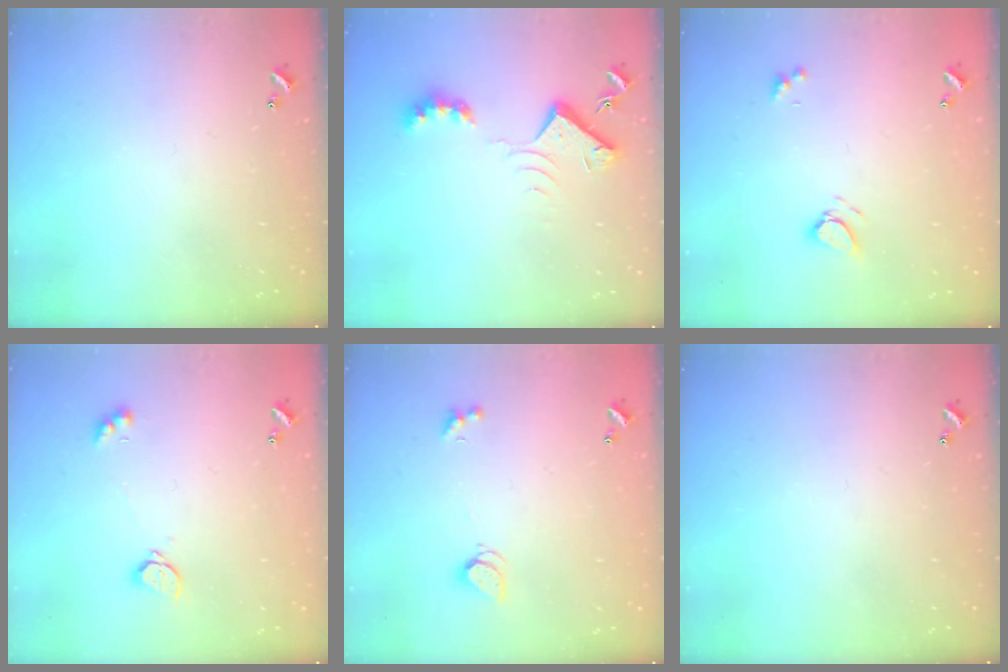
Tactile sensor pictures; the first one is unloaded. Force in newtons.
{"total": 7.7, "press": 7.7, "slide": 0.3}
{"total": 3.9, "press": 3.8, "slide": 0.5}
{"total": 2.1, "press": 2.1, "slide": 0.5}
{"total": 2.0, "press": 2.0, "slide": 0.5}
{"total": 0.0}